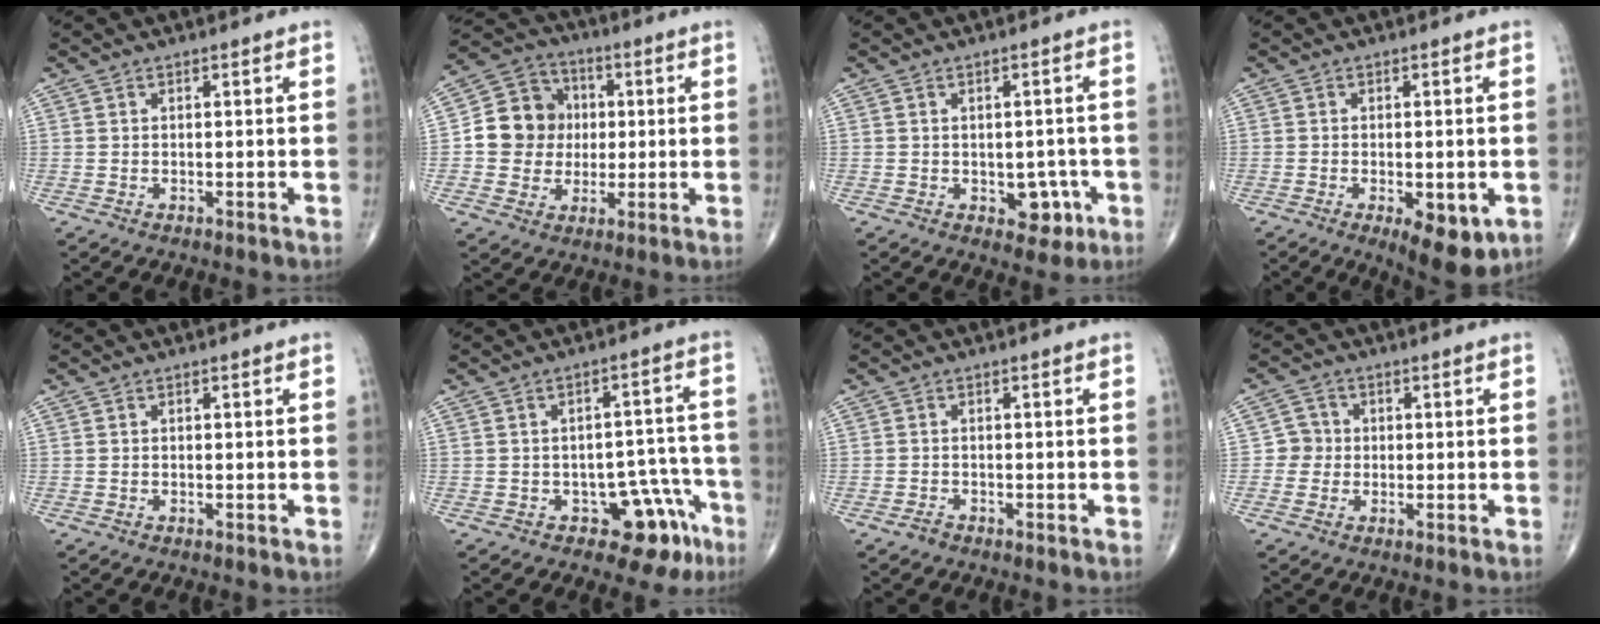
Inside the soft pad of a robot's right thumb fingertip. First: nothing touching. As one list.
[{"total": 11.9, "force": [0.4, 10.9, 4.8], "torque": [-0.048, 0.021, 0.003]}, {"total": 5.1, "force": [-1.6, 3.5, 3.4], "torque": [-0.012, 0.007, -0.015]}, {"total": 8.9, "force": [-3.0, 3.6, 7.6], "torque": [-0.098, -0.012, -0.036]}, {"total": 0.0}, {"total": 9.5, "force": [-5.2, 5.6, 5.6], "torque": [-0.022, 0.049, -0.061]}, {"total": 1.2, "force": [-1.0, 0.7, 0.3], "torque": [-0.010, 0.003, -0.020]}, {"total": 3.6, "force": [-0.3, 3.6, 0.6], "torque": [0.016, 0.009, -0.013]}]